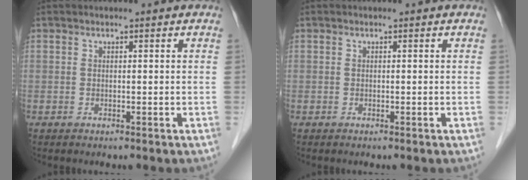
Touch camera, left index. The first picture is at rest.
{"total": 0.0}